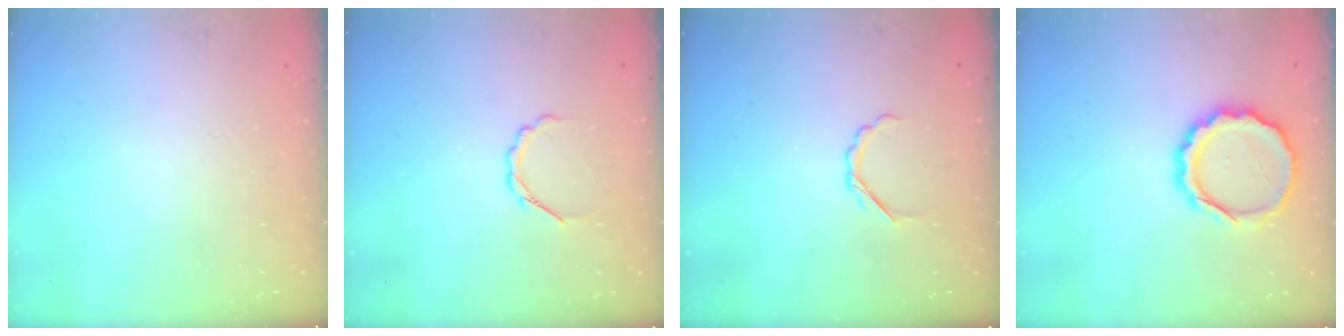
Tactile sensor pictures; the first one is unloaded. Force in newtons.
{"total": 3.1, "press": 3.0, "slide": 1.0}
{"total": 3.8, "press": 3.7, "slide": 0.9}
{"total": 13.3, "press": 13.1, "slide": 2.7}